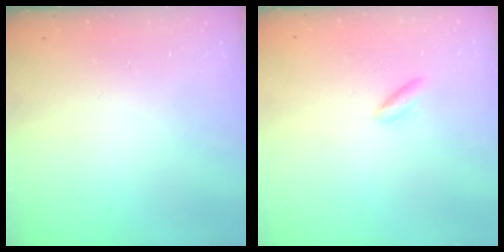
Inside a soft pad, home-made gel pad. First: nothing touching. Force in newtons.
{"total": 2.5, "press": 2.2, "slide": 1.2}